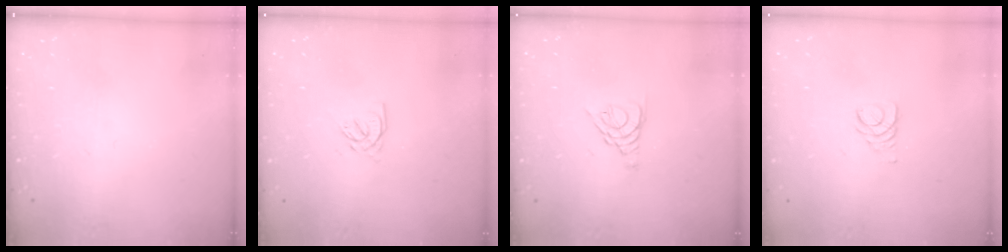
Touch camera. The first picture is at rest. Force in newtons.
{"total": 3.4, "press": 3.4, "slide": 0.2}
{"total": 3.3, "press": 3.2, "slide": 0.5}
{"total": 2.7, "press": 2.7, "slide": 0.2}